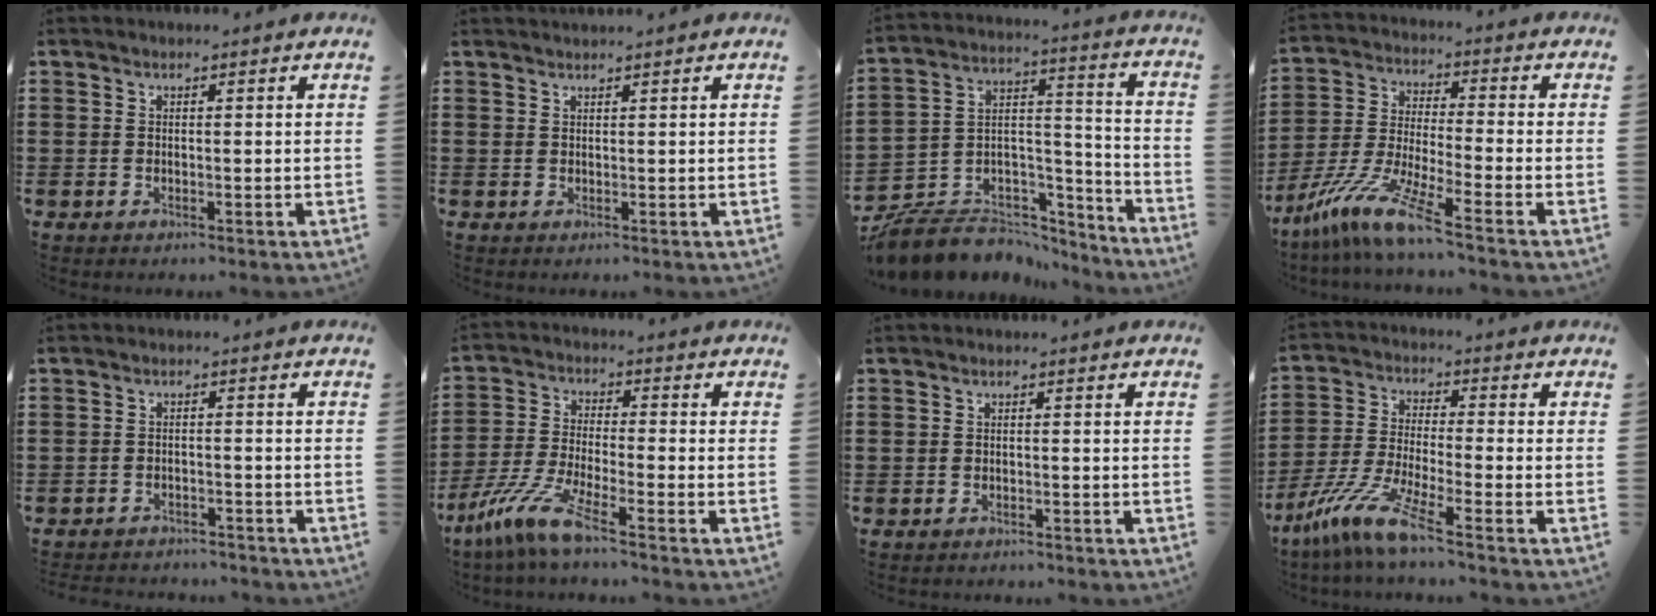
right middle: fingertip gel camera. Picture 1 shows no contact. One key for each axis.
{"total": 0.9, "fx": 0.9, "fy": -0.1, "fz": 0.0, "tx": -0.001, "ty": -0.003, "tz": 0.018}
{"total": 6.4, "fx": -5.6, "fy": 3.1, "fz": -0.5, "tx": -0.012, "ty": -0.010, "tz": -0.111}
{"total": 9.6, "fx": -7.3, "fy": 0.0, "fz": 6.2, "tx": -0.146, "ty": -0.018, "tz": -0.152}
{"total": 2.7, "fx": -2.6, "fy": 0.4, "fz": -0.2, "tx": -0.004, "ty": -0.002, "tz": -0.056}
{"total": 8.2, "fx": -6.1, "fy": 0.6, "fz": 5.4, "tx": -0.136, "ty": -0.021, "tz": -0.126}
{"total": 0.8, "fx": -0.8, "fy": 0.2, "fz": -0.2, "tx": 0.001, "ty": -0.001, "tz": -0.017}
{"total": 8.7, "fx": -6.5, "fy": 0.1, "fz": 5.8, "tx": -0.143, "ty": -0.022, "tz": -0.135}